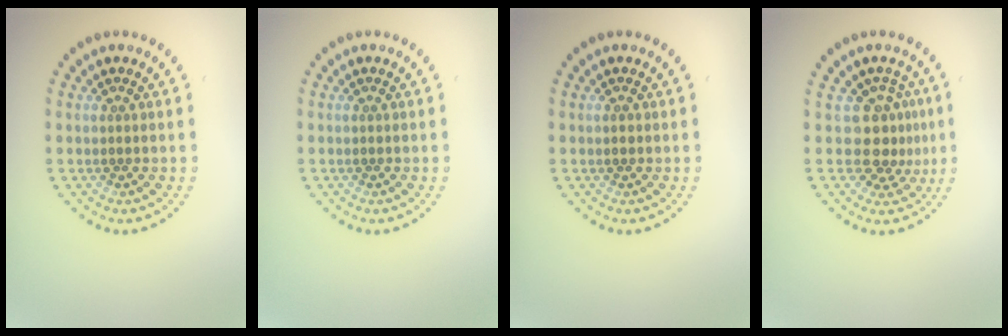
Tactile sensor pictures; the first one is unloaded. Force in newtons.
{"total": 0.0}
{"total": 0.9, "press": 0.9, "slide": 0.2}
{"total": 3.2, "press": 2.3, "slide": 2.1}